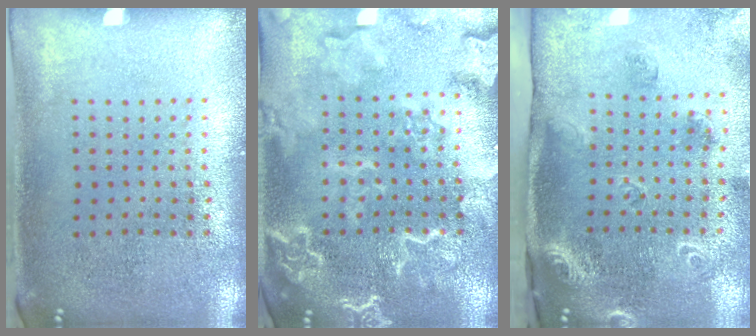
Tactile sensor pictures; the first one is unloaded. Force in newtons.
{"total": 4.8, "press": 4.7, "slide": 0.7}
{"total": 1.9, "press": 1.8, "slide": 0.6}